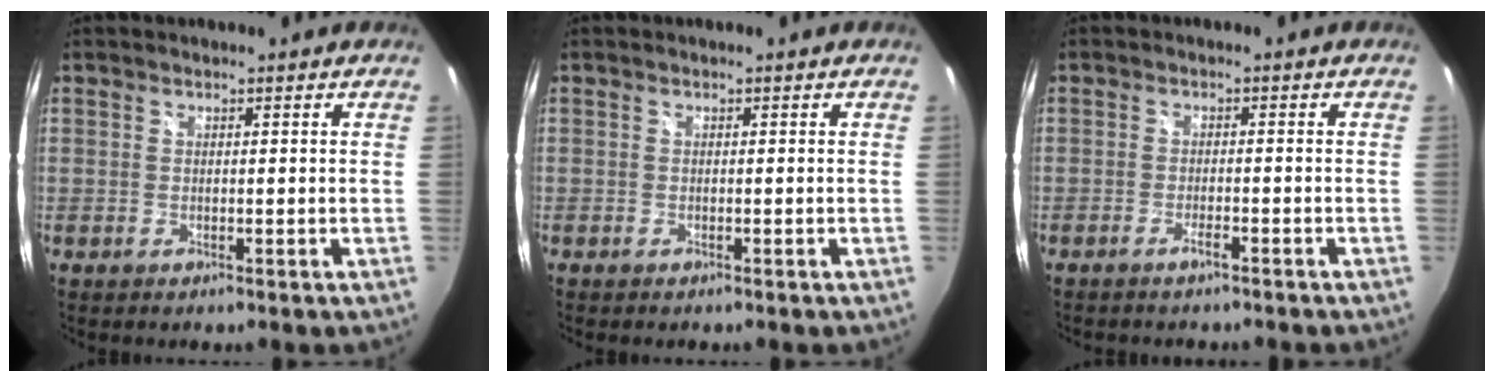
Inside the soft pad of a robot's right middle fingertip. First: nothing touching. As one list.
[{"total": 0.7, "force": [-0.6, 0.1, 0.3], "torque": [-0.006, 0.000, -0.009]}, {"total": 2.0, "force": [-1.8, 0.2, 0.9], "torque": [-0.025, 0.001, -0.031]}]